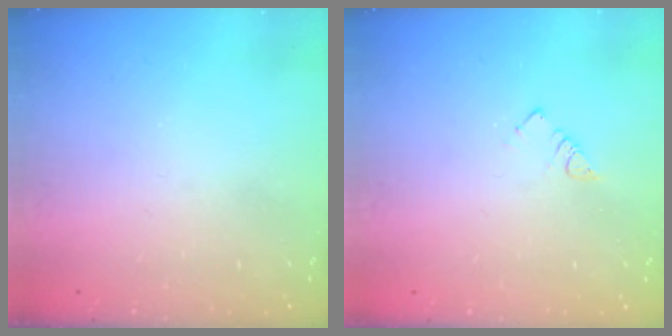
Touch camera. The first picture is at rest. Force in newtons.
{"total": 3.4, "press": 3.4, "slide": 0.5}